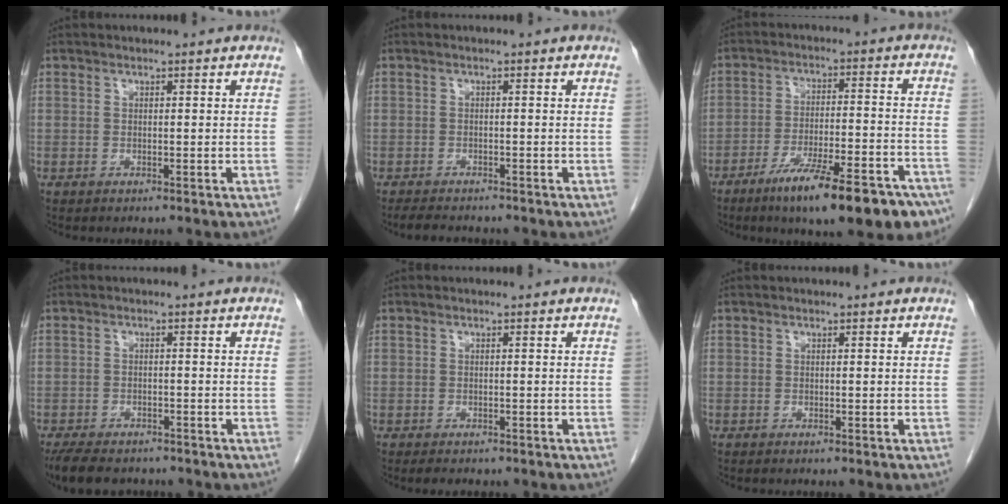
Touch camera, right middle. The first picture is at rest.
{"total": 3.9, "force": [-3.5, 0.9, 1.5], "torque": [-0.030, -0.011, -0.052]}
{"total": 18.2, "force": [-12.8, 3.4, 12.4], "torque": [-0.137, 0.006, -0.193]}
{"total": 9.1, "force": [-7.5, 3.4, 3.9], "torque": [-0.073, -0.011, -0.109]}
{"total": 2.2, "force": [-1.8, 0.8, 0.9], "torque": [-0.019, -0.006, -0.019]}
{"total": 0.0}